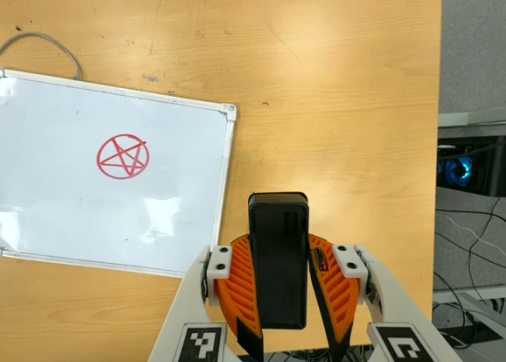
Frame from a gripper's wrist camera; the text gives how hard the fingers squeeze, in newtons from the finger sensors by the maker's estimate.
{"total": 9.4, "left": 7.6, "right": 11.3}